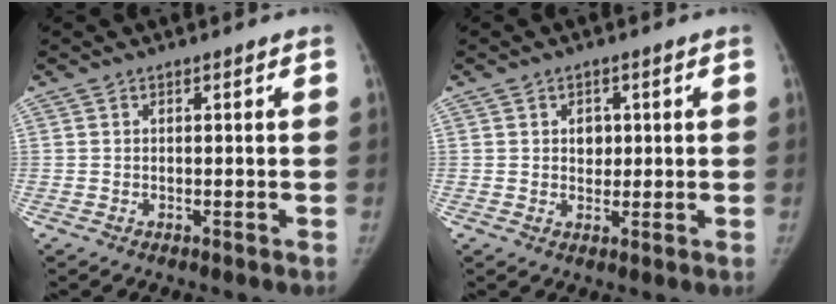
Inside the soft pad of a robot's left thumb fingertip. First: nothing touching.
{"total": 3.2, "force": [0.6, 2.7, 1.7], "torque": [-0.002, 0.000, 0.008]}